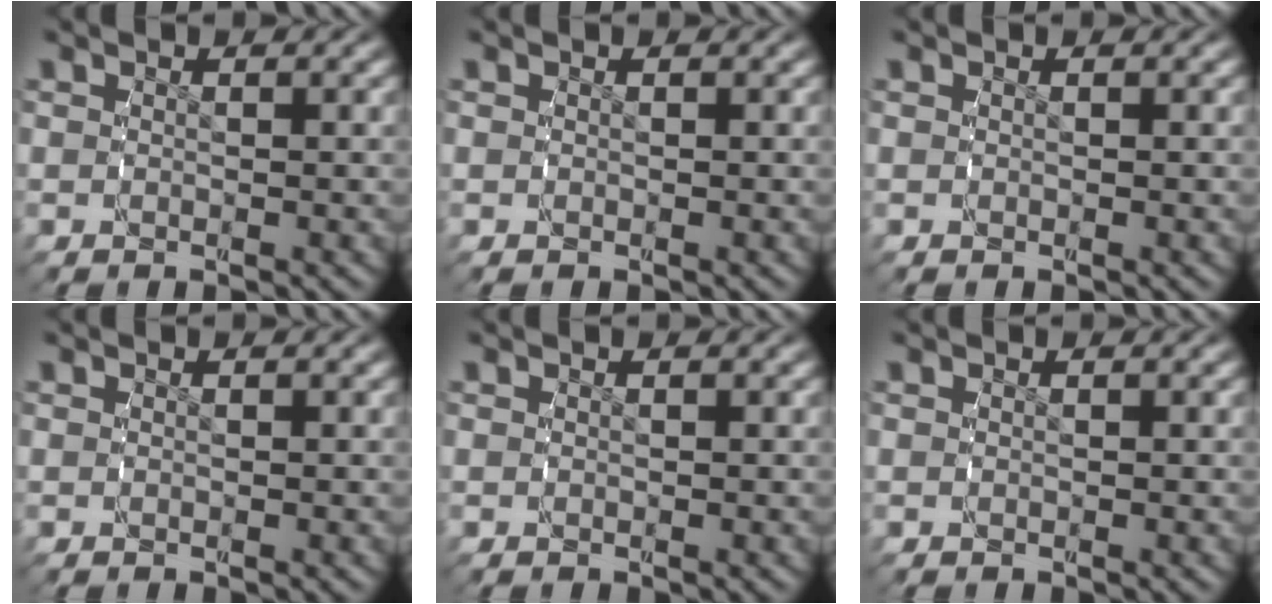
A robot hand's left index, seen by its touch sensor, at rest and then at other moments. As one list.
[{"total": 0.0}, {"total": 0.0}, {"total": 0.0}, {"total": 0.0}, {"total": 0.0}]